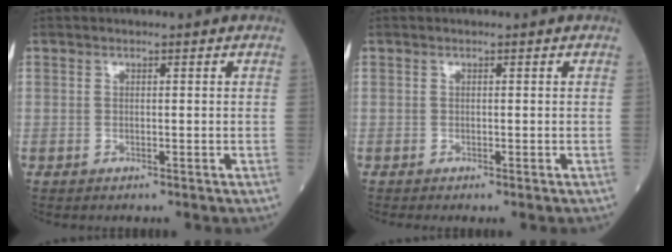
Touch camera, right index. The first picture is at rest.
{"total": 0.5, "force": [-0.4, -0.2, 0.3], "torque": [-0.005, 0.001, -0.009]}